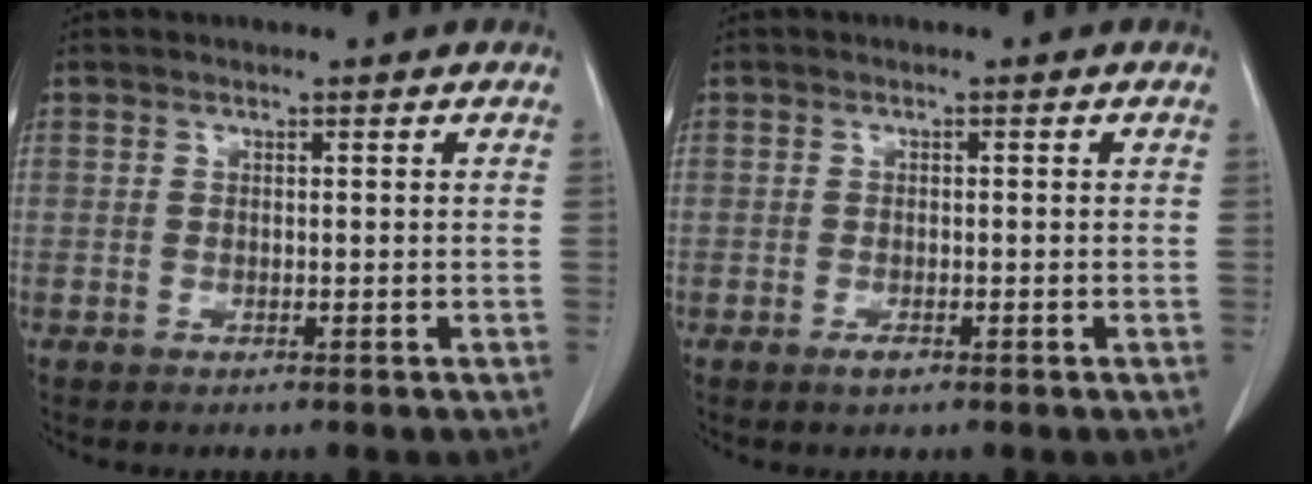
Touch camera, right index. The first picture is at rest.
{"total": 1.3, "force": [-0.8, 0.5, 0.9], "torque": [-0.015, 0.000, -0.010]}